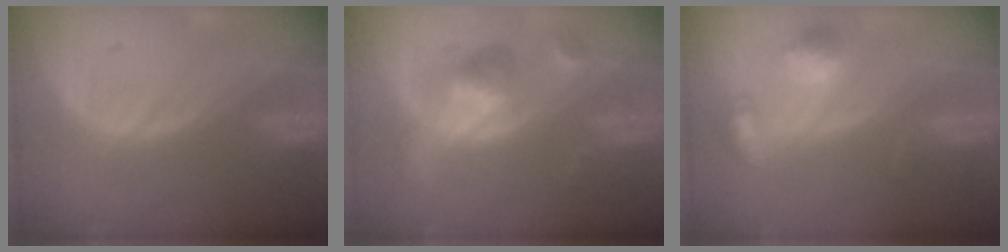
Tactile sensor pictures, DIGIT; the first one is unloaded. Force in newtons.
{"total": 6.0, "press": 5.7, "slide": 1.9}
{"total": 5.7, "press": 5.3, "slide": 2.1}